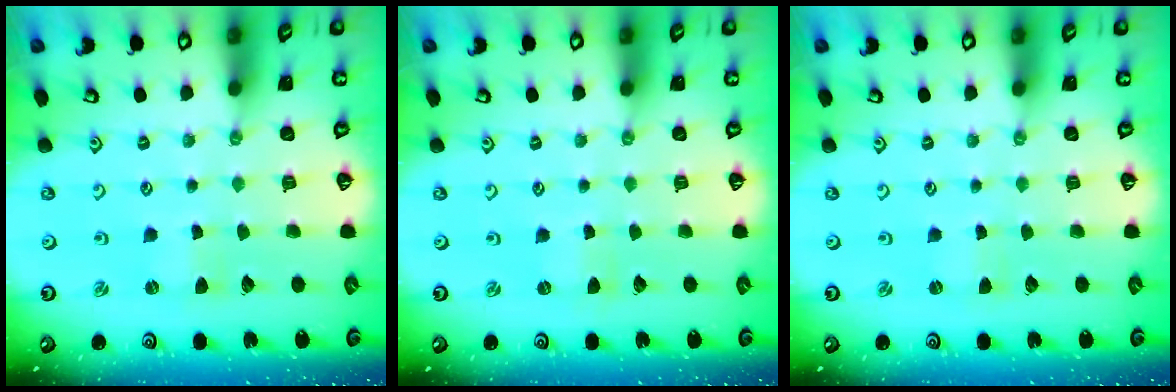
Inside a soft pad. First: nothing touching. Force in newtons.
{"total": 0.0}
{"total": 0.0}